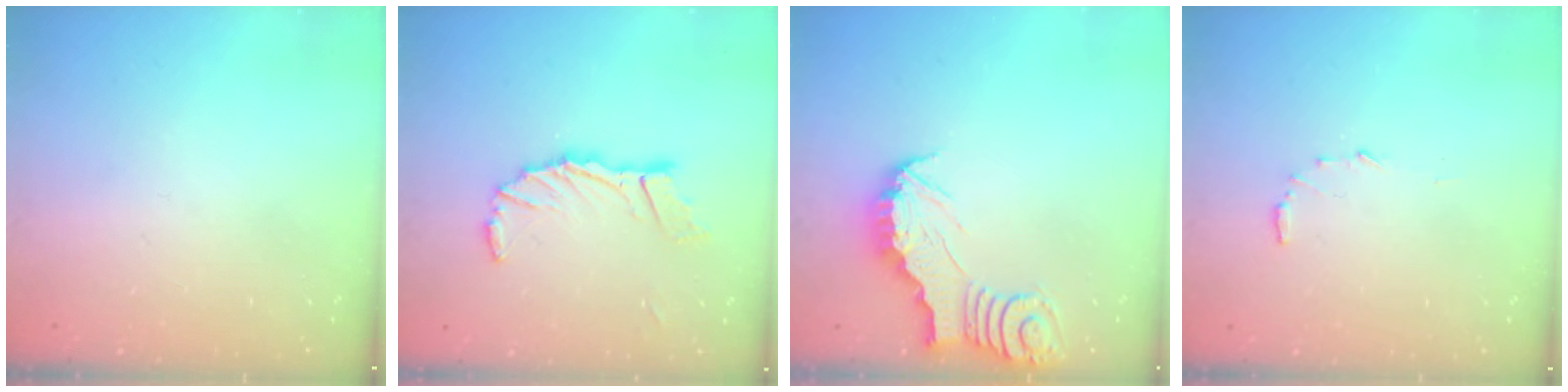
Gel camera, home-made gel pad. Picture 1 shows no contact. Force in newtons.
{"total": 10.9, "press": 10.7, "slide": 1.7}
{"total": 2.9, "press": 2.9, "slide": 0.3}
{"total": 6.4, "press": 6.4, "slide": 0.6}